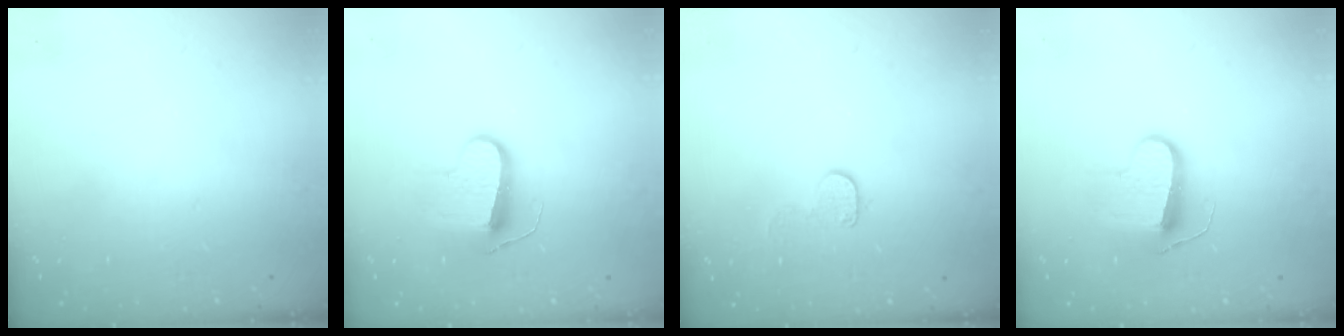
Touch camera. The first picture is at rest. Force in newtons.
{"total": 9.2, "press": 9.2, "slide": 0.2}
{"total": 8.4, "press": 8.4, "slide": 0.5}
{"total": 9.2, "press": 9.2, "slide": 0.2}